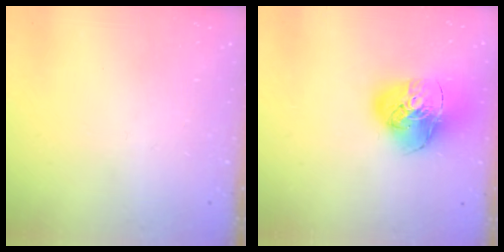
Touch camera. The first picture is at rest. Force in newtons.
{"total": 17.1, "press": 17.0, "slide": 2.1}